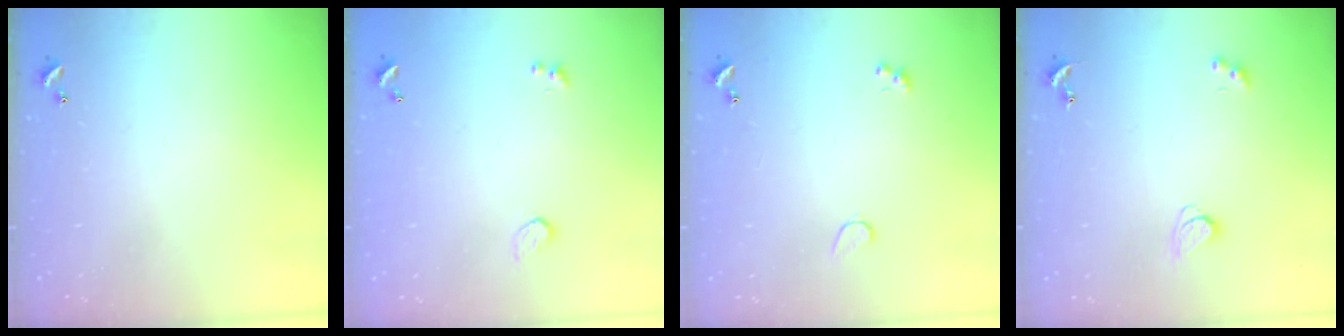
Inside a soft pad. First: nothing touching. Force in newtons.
{"total": 0.8, "press": 0.6, "slide": 0.4}
{"total": 1.3, "press": 1.0, "slide": 0.8}
{"total": 2.3, "press": 2.2, "slide": 0.7}